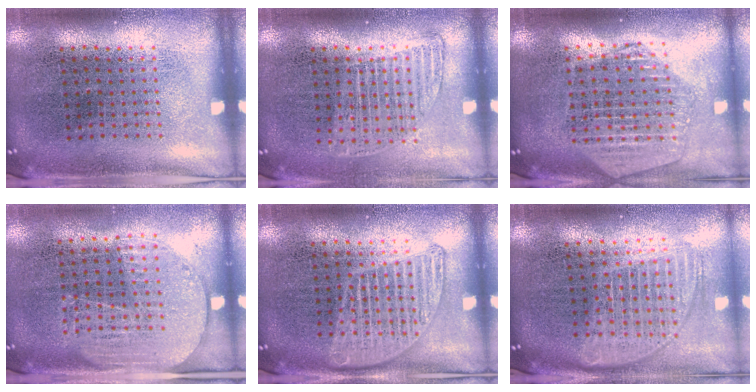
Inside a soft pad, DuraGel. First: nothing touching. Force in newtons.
{"total": 1.2, "press": 1.0, "slide": 0.6}
{"total": 2.2, "press": 2.0, "slide": 1.0}
{"total": 1.6, "press": 1.4, "slide": 0.7}
{"total": 1.3, "press": 1.3, "slide": 0.2}
{"total": 1.8, "press": 1.5, "slide": 1.0}